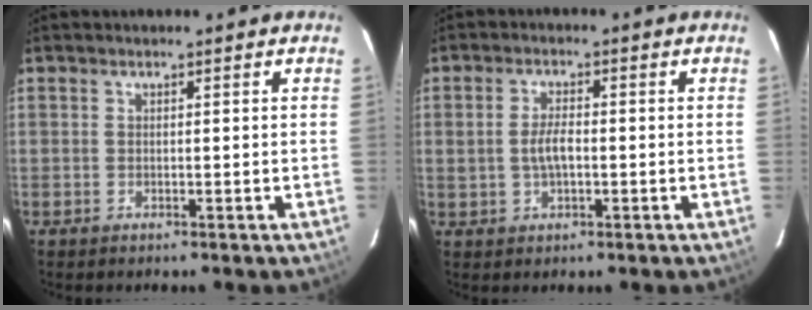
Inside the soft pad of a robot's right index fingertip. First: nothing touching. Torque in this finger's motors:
{"motor_torque": [0.13, 0.09, 0.22, 0.07]}